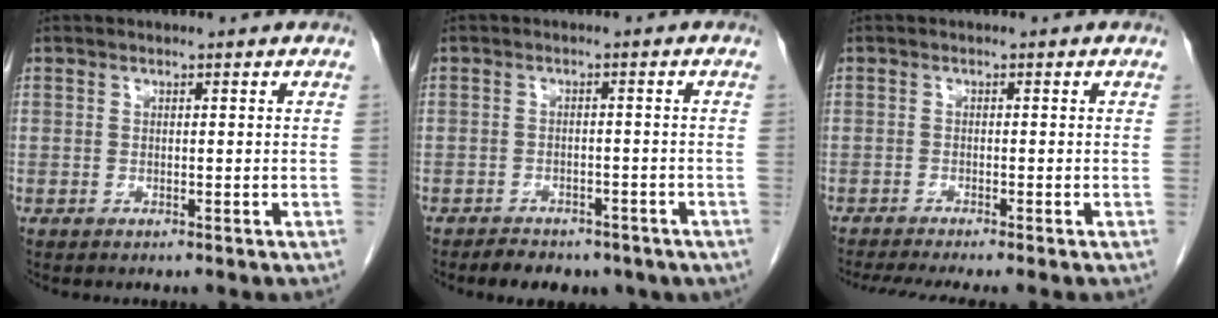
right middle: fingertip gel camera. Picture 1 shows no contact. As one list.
[{"total": 8.6, "force": [-6.3, 4.4, 3.8], "torque": [-0.051, 0.009, -0.072]}, {"total": 5.9, "force": [-5.0, -0.2, 3.2], "torque": [-0.046, -0.013, -0.081]}]